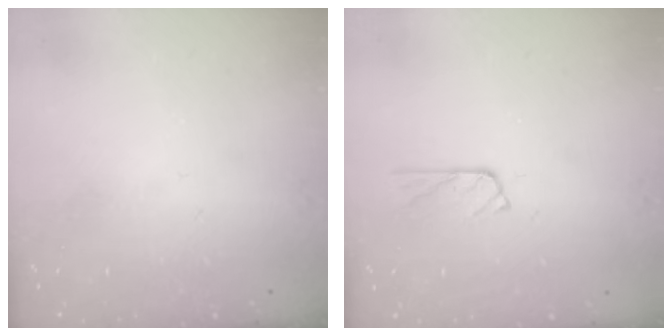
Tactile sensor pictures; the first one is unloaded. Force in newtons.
{"total": 3.9, "press": 3.9, "slide": 0.4}